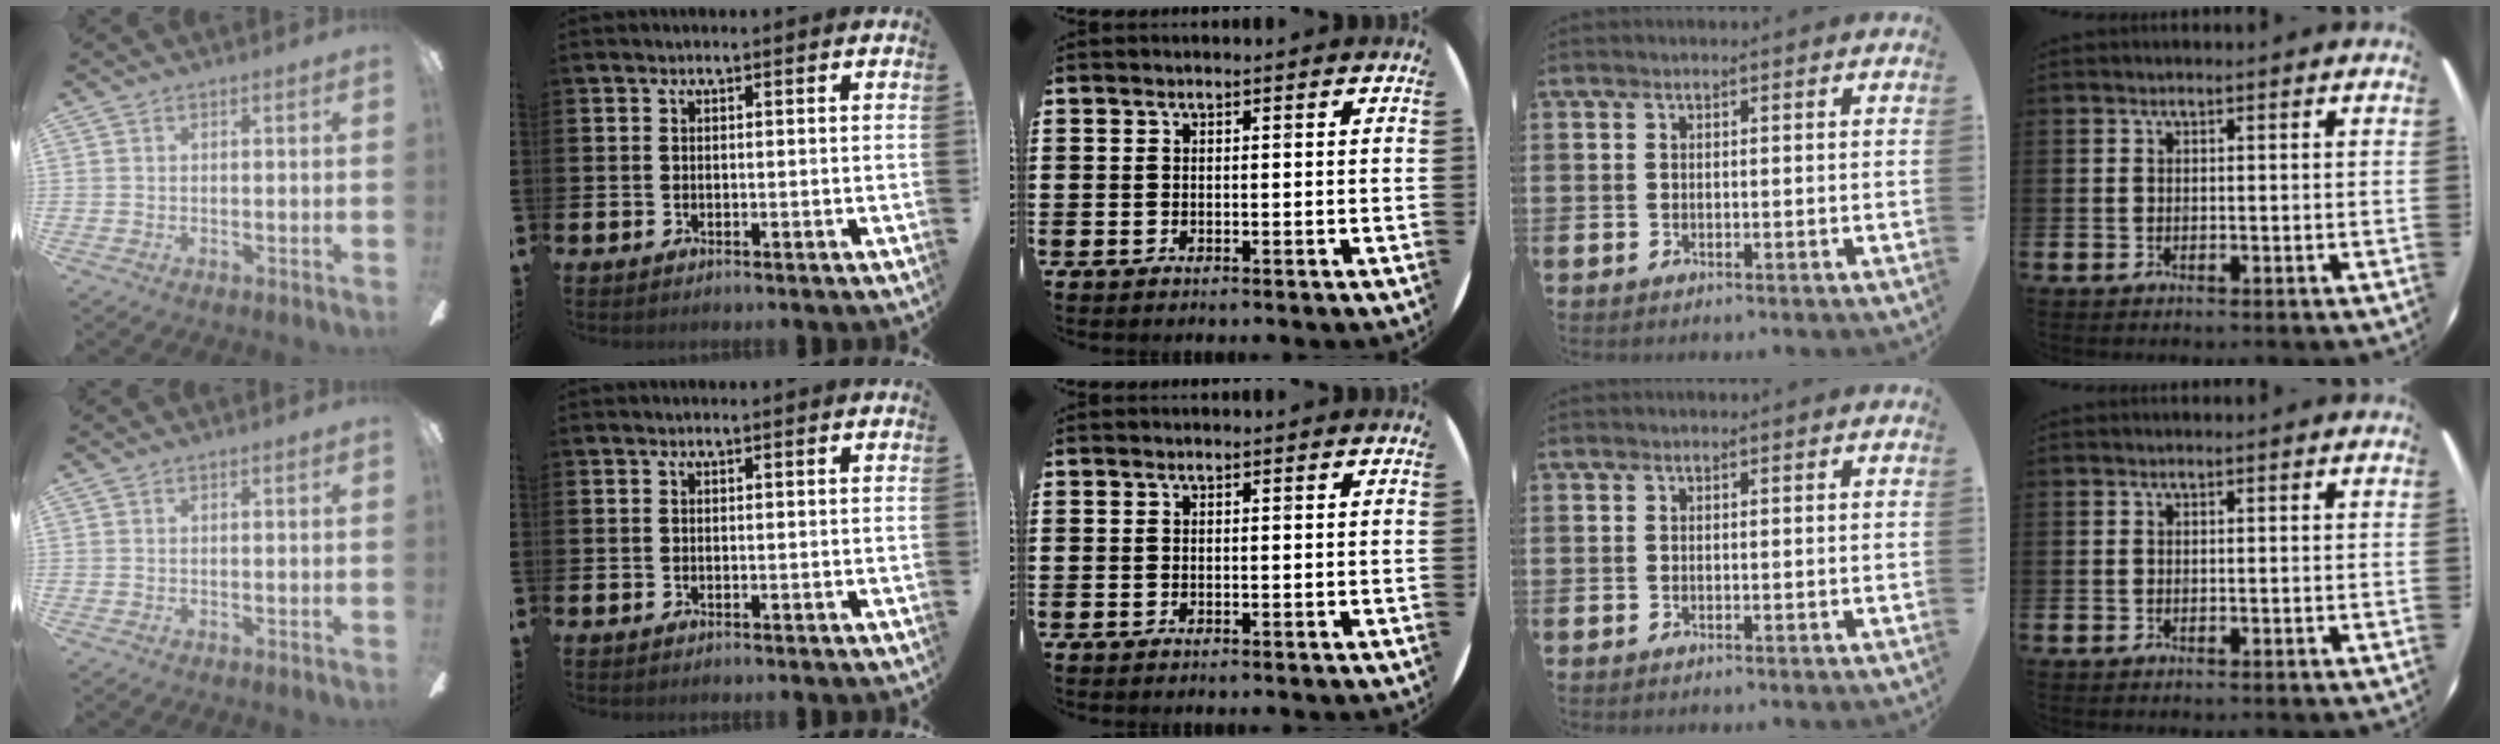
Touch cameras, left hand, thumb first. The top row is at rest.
{}